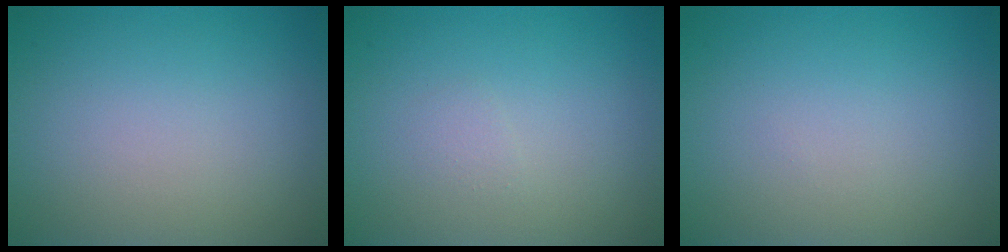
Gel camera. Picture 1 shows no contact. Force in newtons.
{"total": 0.6, "press": 0.6, "slide": 0.0}
{"total": 0.0}